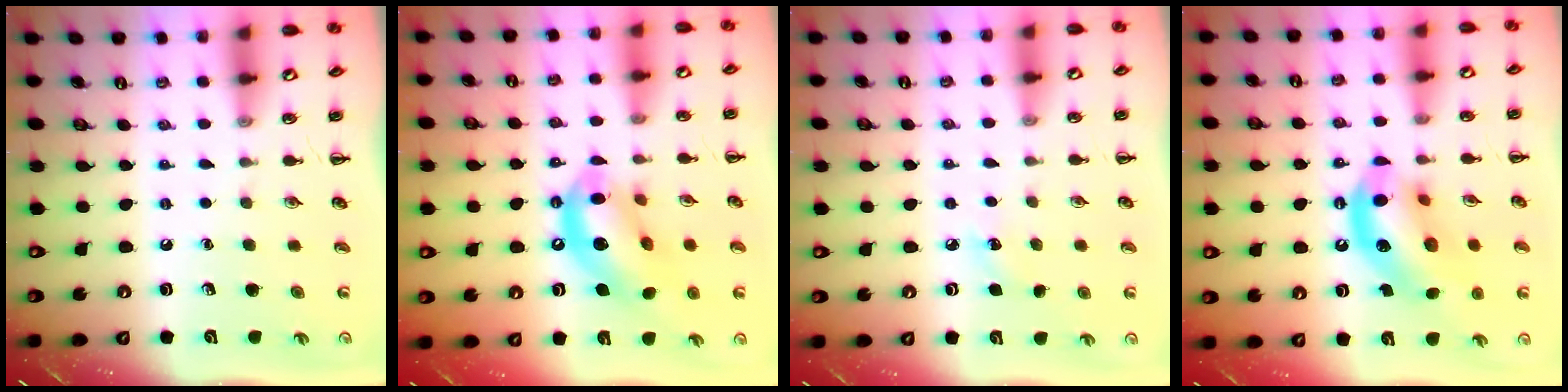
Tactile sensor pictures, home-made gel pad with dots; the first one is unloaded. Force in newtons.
{"total": 13.7, "press": 13.3, "slide": 3.6}
{"total": 5.2, "press": 5.0, "slide": 1.6}
{"total": 15.6, "press": 15.4, "slide": 2.9}